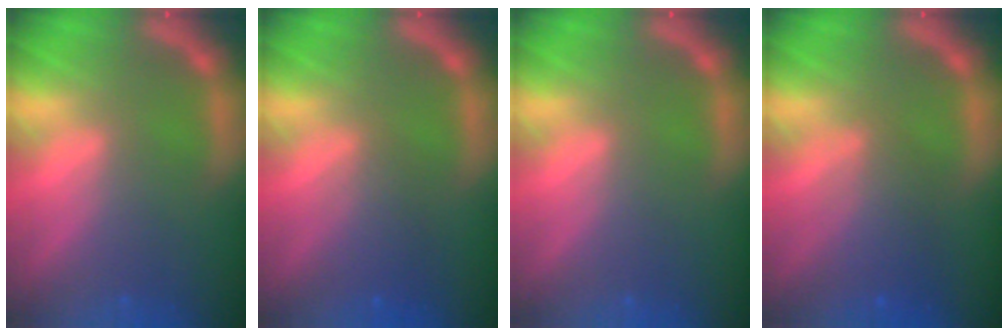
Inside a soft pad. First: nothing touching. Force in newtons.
{"total": 2.5}
{"total": 0.0}
{"total": 3.6}